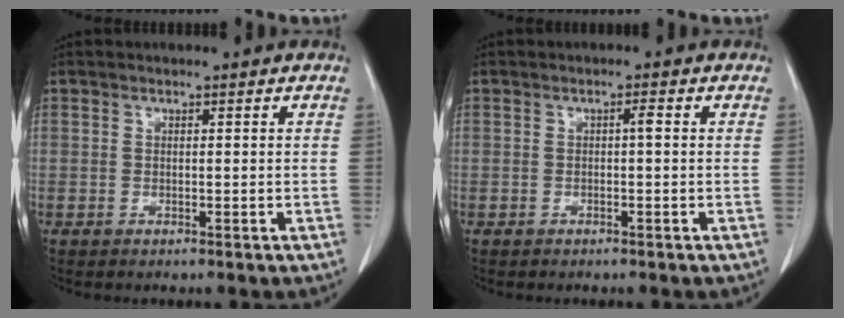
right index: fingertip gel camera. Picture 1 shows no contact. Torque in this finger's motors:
{"motor_torque": [0.18, -0.15, 0.02, 0.02]}